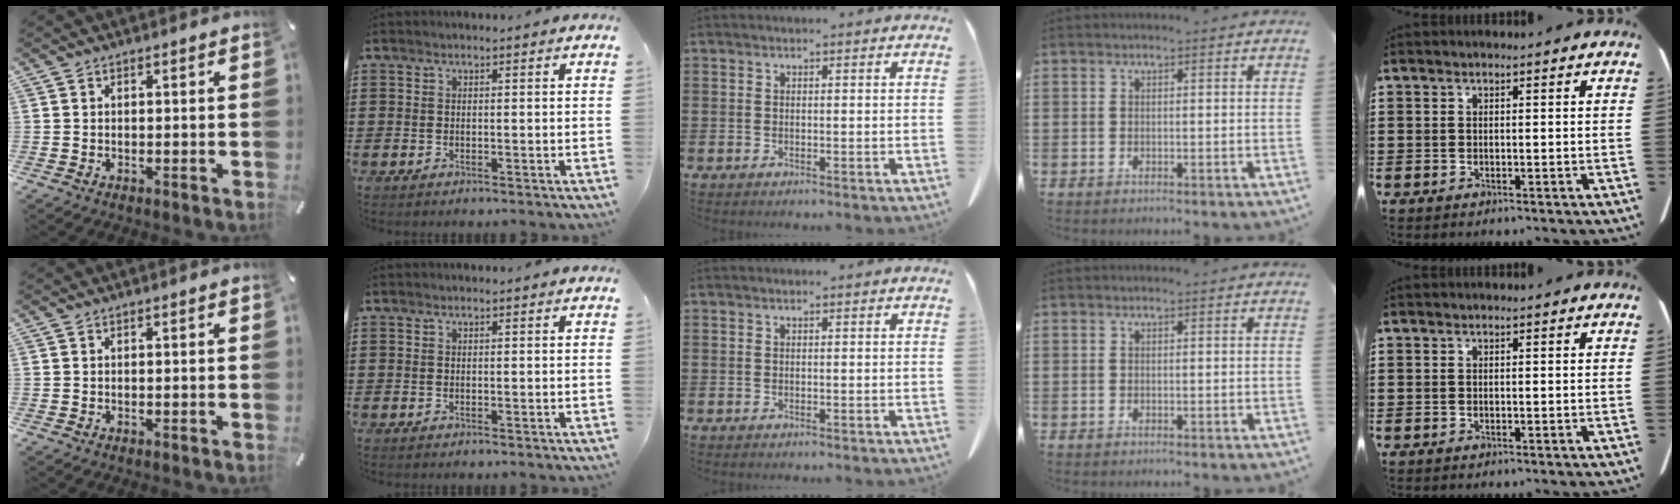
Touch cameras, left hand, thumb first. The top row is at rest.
{}